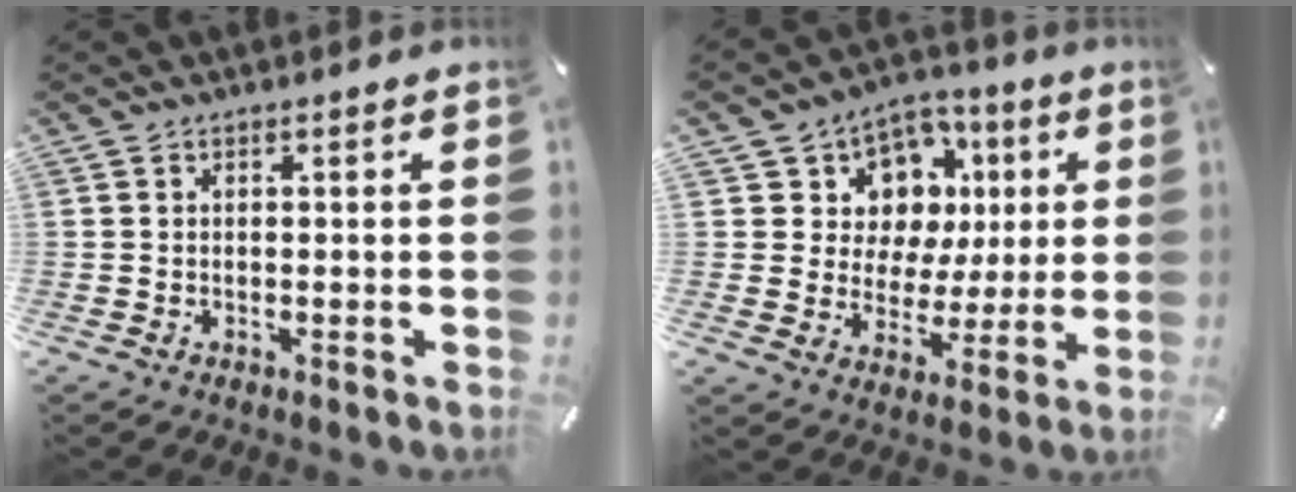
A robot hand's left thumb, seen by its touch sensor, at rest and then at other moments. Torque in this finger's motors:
{"motor_torque": [0.33, 0.53, 0.54, 0.22, 0.19]}